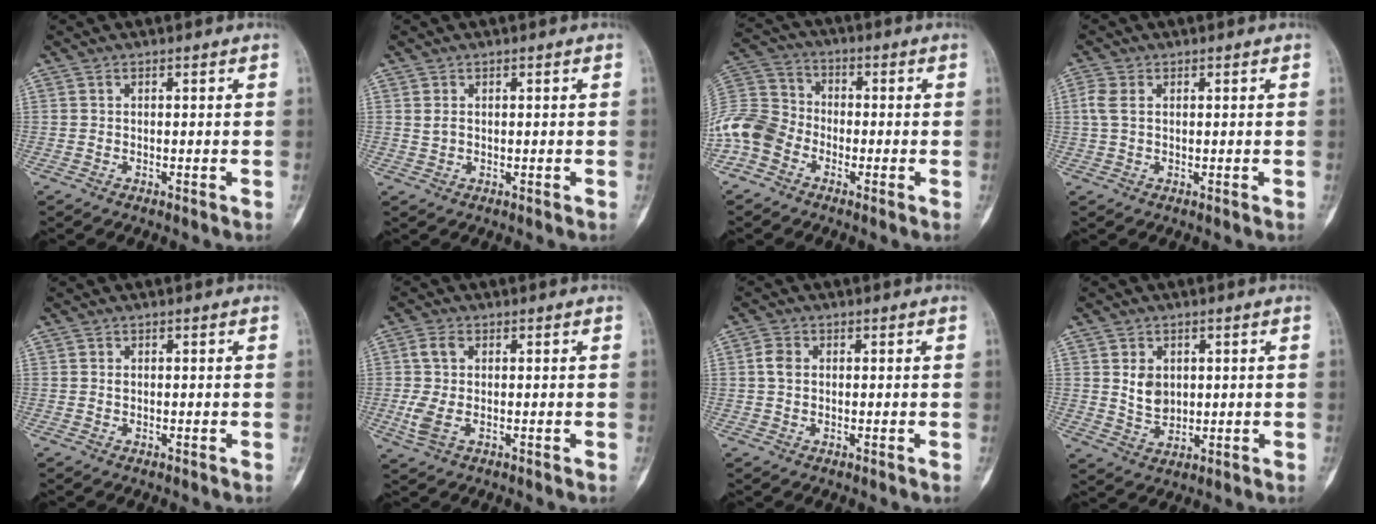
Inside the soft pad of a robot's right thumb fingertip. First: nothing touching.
{"total": 1.1, "force": [0.3, 0.8, 0.7], "torque": [-0.012, 0.000, 0.009]}
{"total": 10.5, "force": [-4.6, 8.1, 4.8], "torque": [-0.086, 0.039, -0.107]}
{"total": 2.9, "force": [0.7, 1.8, 2.2], "torque": [-0.060, 0.010, 0.014]}
{"total": 0.6, "force": [0.2, 0.4, 0.4], "torque": [-0.006, 0.001, 0.004]}
{"total": 5.6, "force": [-0.2, 3.0, 4.7], "torque": [-0.130, 0.008, -0.002]}
{"total": 2.9, "force": [0.5, 2.0, 2.0], "torque": [-0.040, 0.004, 0.007]}
{"total": 5.4, "force": [1.3, 4.1, 3.3], "torque": [-0.040, -0.014, 0.033]}